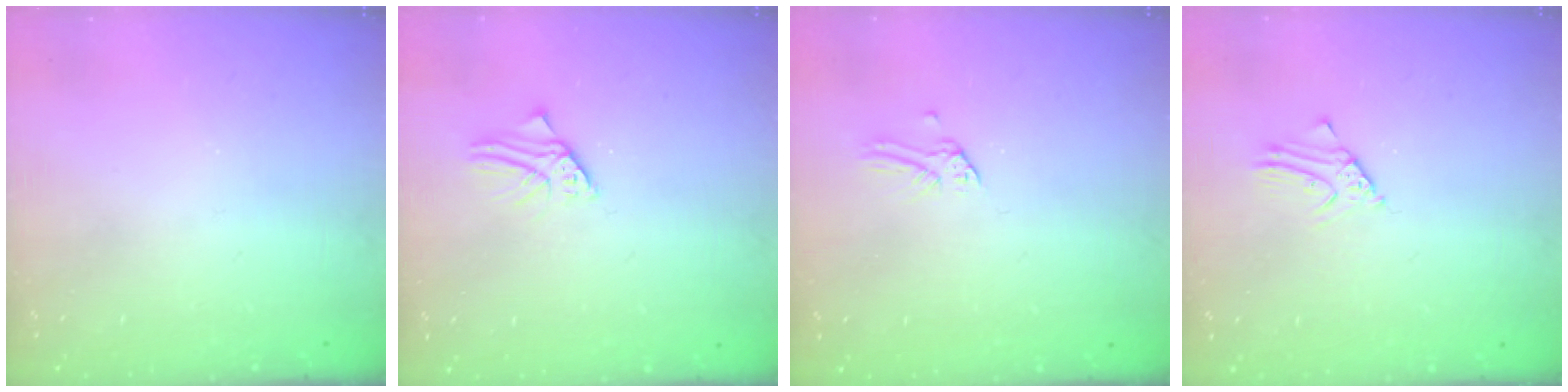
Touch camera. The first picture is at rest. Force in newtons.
{"total": 1.6, "press": 1.6, "slide": 0.2}
{"total": 0.0}
{"total": 2.3, "press": 2.3, "slide": 0.1}